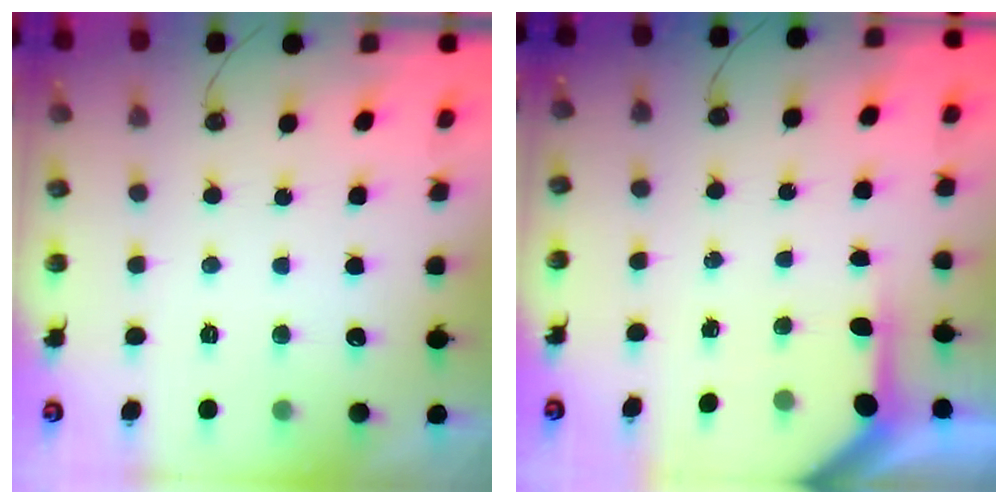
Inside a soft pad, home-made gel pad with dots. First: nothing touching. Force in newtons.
{"total": 3.9, "press": 3.9, "slide": 0.3}